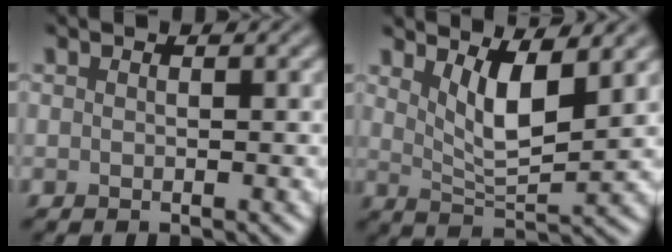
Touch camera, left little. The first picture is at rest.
{"total": 4.7, "force": [2.5, 1.3, 3.7], "torque": [-0.071, -0.013, 0.049]}